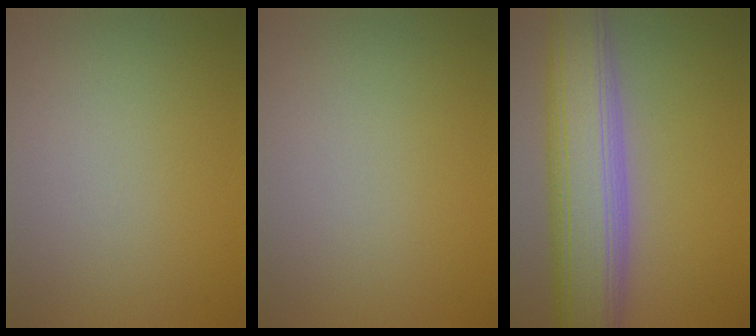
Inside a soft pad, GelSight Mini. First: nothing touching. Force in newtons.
{"total": 0.0}
{"total": 10.0, "press": 10.0, "slide": 0.6}